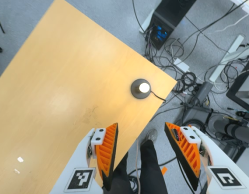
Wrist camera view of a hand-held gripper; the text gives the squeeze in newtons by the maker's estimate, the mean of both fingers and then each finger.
{"total": 0.0}